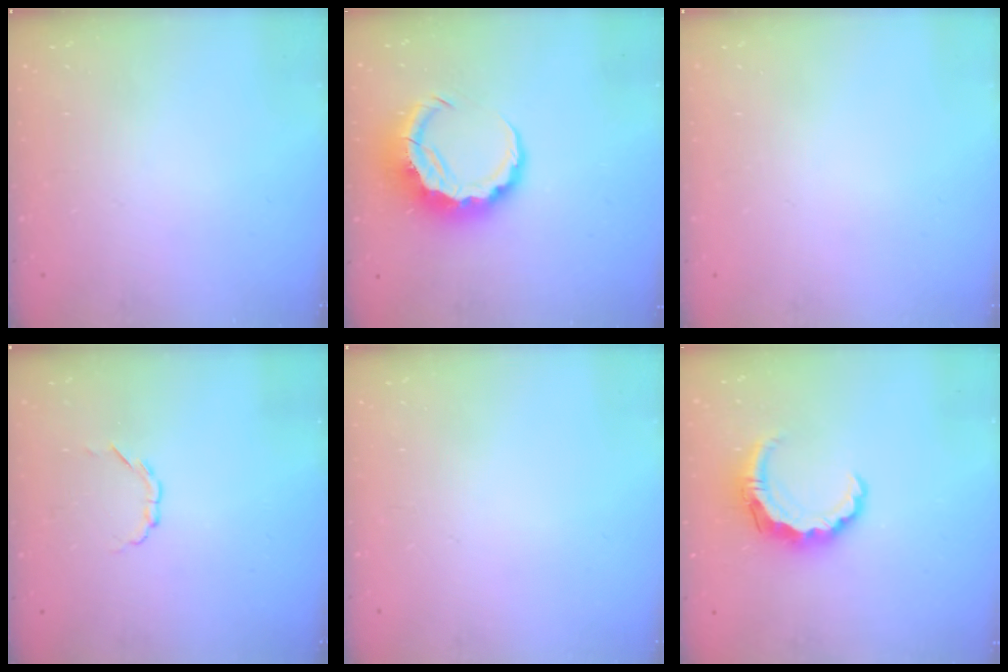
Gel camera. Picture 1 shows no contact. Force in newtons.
{"total": 9.4, "press": 9.2, "slide": 1.9}
{"total": 0.0}
{"total": 2.3, "press": 2.2, "slide": 0.8}
{"total": 0.0}
{"total": 8.1, "press": 8.0, "slide": 1.1}